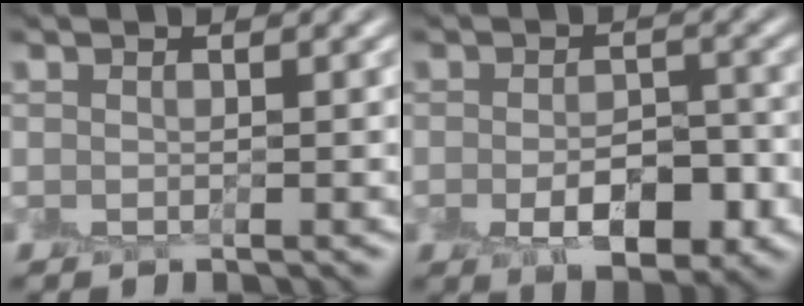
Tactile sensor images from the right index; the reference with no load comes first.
{"total": 5.1, "force": [-1.8, 2.8, 3.8], "torque": [-0.058, -0.011, -0.027]}